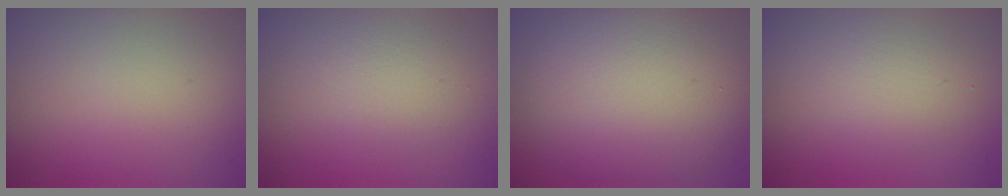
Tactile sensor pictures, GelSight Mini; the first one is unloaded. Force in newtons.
{"total": 2.4, "press": 2.4, "slide": 0.3}
{"total": 10.2, "press": 10.1, "slide": 1.0}
{"total": 2.5, "press": 2.5, "slide": 0.2}